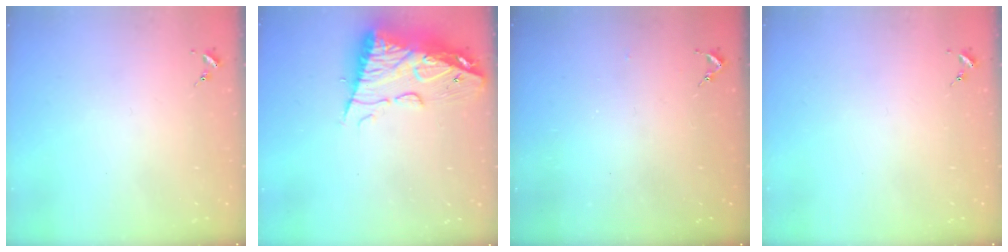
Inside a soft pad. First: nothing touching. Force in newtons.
{"total": 14.9, "press": 14.8, "slide": 1.2}
{"total": 2.6, "press": 2.5, "slide": 0.3}
{"total": 0.0}